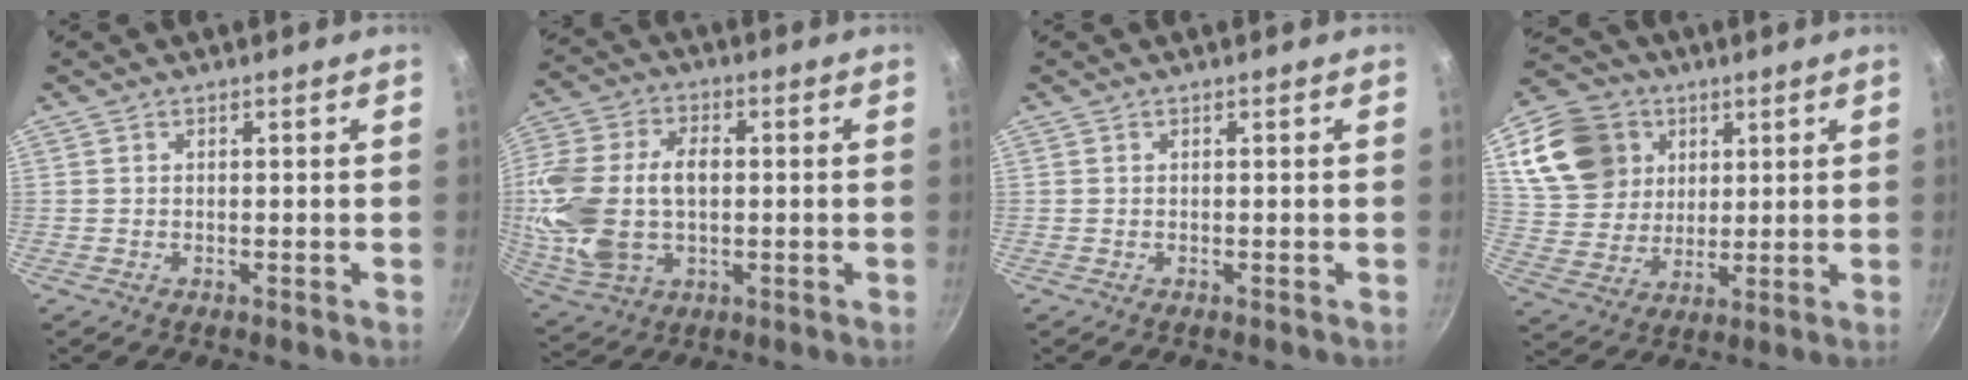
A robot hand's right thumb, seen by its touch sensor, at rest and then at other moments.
{"total": 18.8, "force": [0.1, 12.3, 14.2], "torque": [-0.287, 0.020, 0.008]}
{"total": 0.0}
{"total": 16.5, "force": [6.3, 13.3, 7.4], "torque": [-0.123, -0.010, 0.123]}